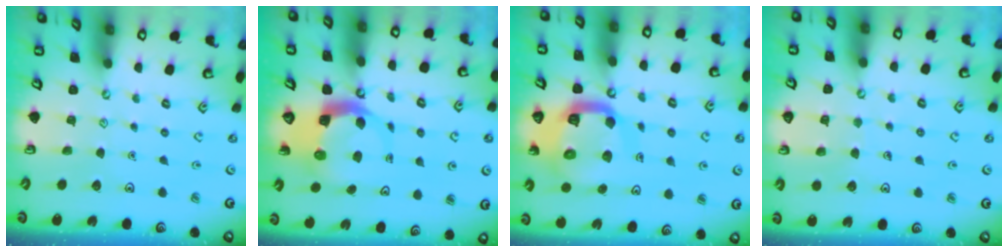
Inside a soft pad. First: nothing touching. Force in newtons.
{"total": 6.6, "press": 6.5, "slide": 1.2}
{"total": 15.5, "press": 15.4, "slide": 1.7}
{"total": 4.7, "press": 4.7, "slide": 0.3}